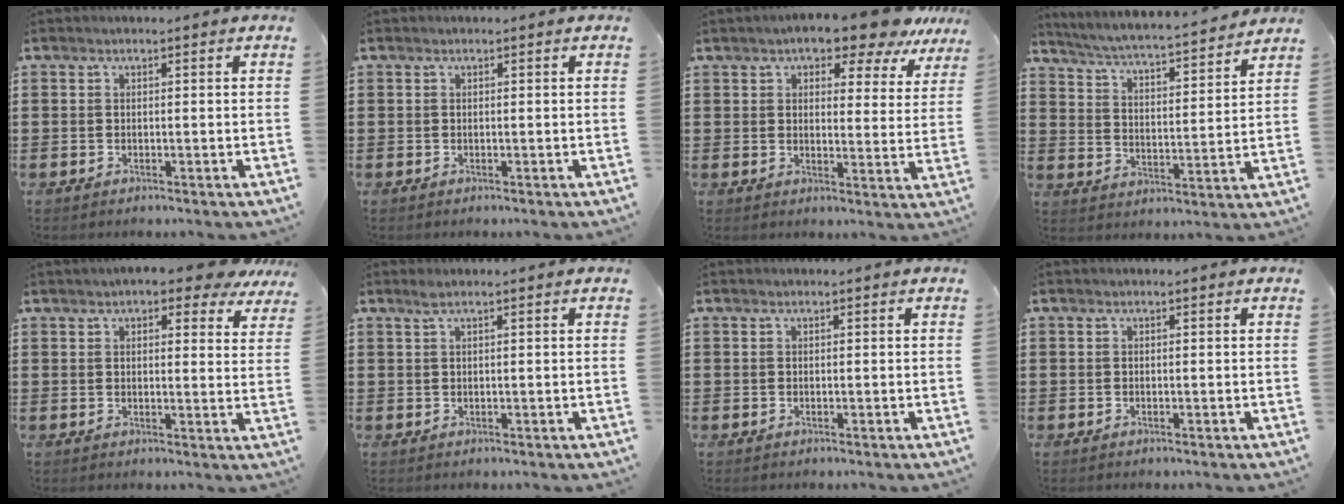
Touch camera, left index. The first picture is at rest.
{"total": 0.0}
{"total": 7.4, "force": [6.5, 1.4, 3.4], "torque": [-0.064, -0.029, 0.111]}
{"total": 4.1, "force": [4.0, -0.4, 0.9], "torque": [-0.041, -0.036, 0.059]}
{"total": 5.0, "force": [4.2, 1.3, 2.4], "torque": [-0.043, -0.010, 0.071]}
{"total": 1.0, "force": [0.5, 0.0, 0.9], "torque": [-0.018, 0.001, 0.010]}
{"total": 0.0}
{"total": 0.0}